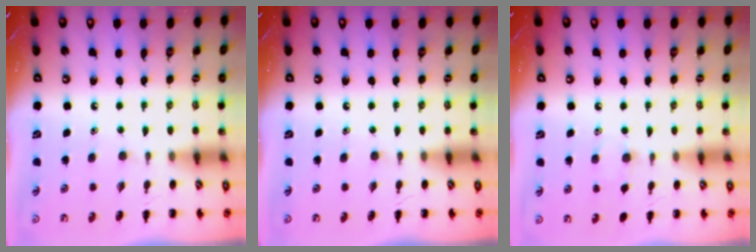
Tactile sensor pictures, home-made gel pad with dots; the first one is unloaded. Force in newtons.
{"total": 0.0}
{"total": 5.5, "press": 5.1, "slide": 2.0}